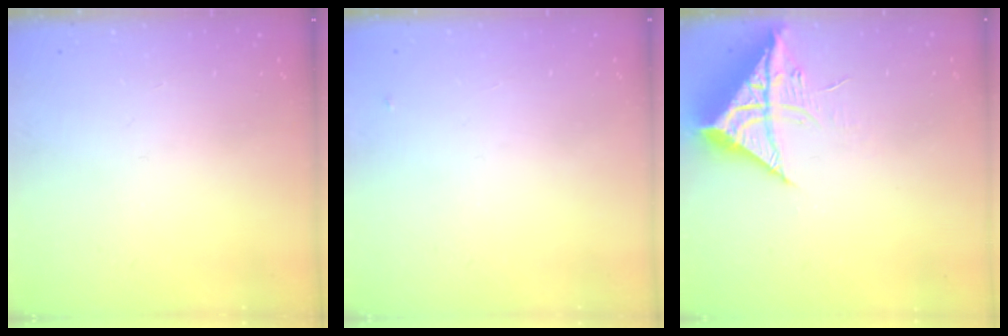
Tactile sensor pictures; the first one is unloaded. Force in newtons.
{"total": 2.8, "press": 2.8, "slide": 0.4}
{"total": 10.5, "press": 10.5, "slide": 1.0}